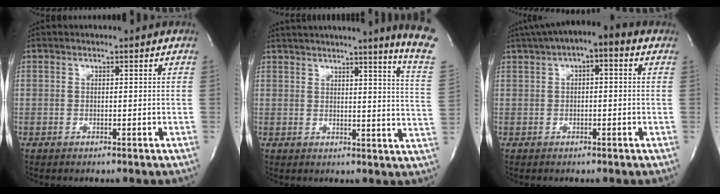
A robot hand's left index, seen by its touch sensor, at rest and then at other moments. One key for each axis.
{"total": 14.3, "fx": 11.5, "fy": -2.7, "fz": 8.2, "tx": -0.113, "ty": -0.071, "tz": 0.122}
{"total": 7.6, "fx": 3.3, "fy": 2.7, "fz": 6.3, "tx": -0.113, "ty": 0.030, "tz": 0.043}